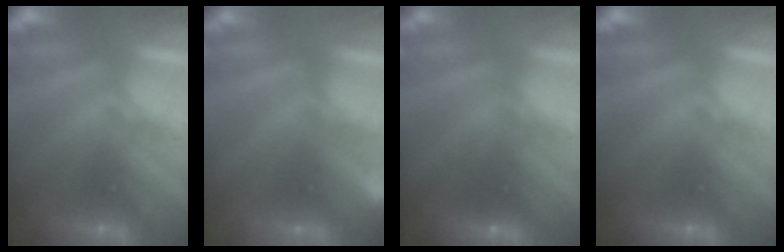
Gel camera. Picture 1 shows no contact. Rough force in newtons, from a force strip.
{"total": 2.9}
{"total": 2.6}
{"total": 0.0}